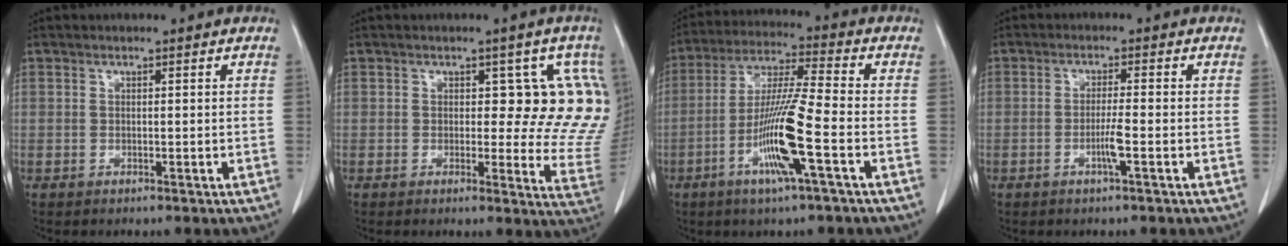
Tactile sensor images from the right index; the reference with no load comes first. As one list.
[{"total": 10.1, "force": [3.1, 4.9, 8.3], "torque": [-0.070, -0.007, 0.024]}, {"total": 12.1, "force": [-4.4, -0.4, 11.3], "torque": [-0.224, -0.010, -0.088]}, {"total": 3.0, "force": [-1.1, -0.3, 2.7], "torque": [-0.052, -0.004, -0.023]}]